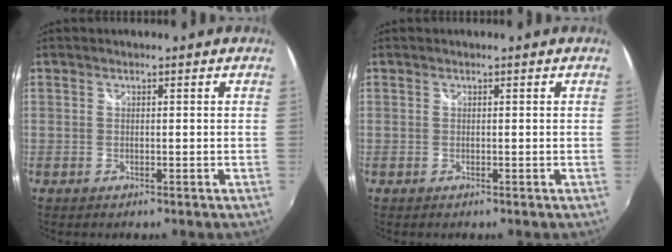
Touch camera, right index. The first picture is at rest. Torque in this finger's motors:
{"motor_torque": [0.23, 0.20, 0.03, 0.00]}